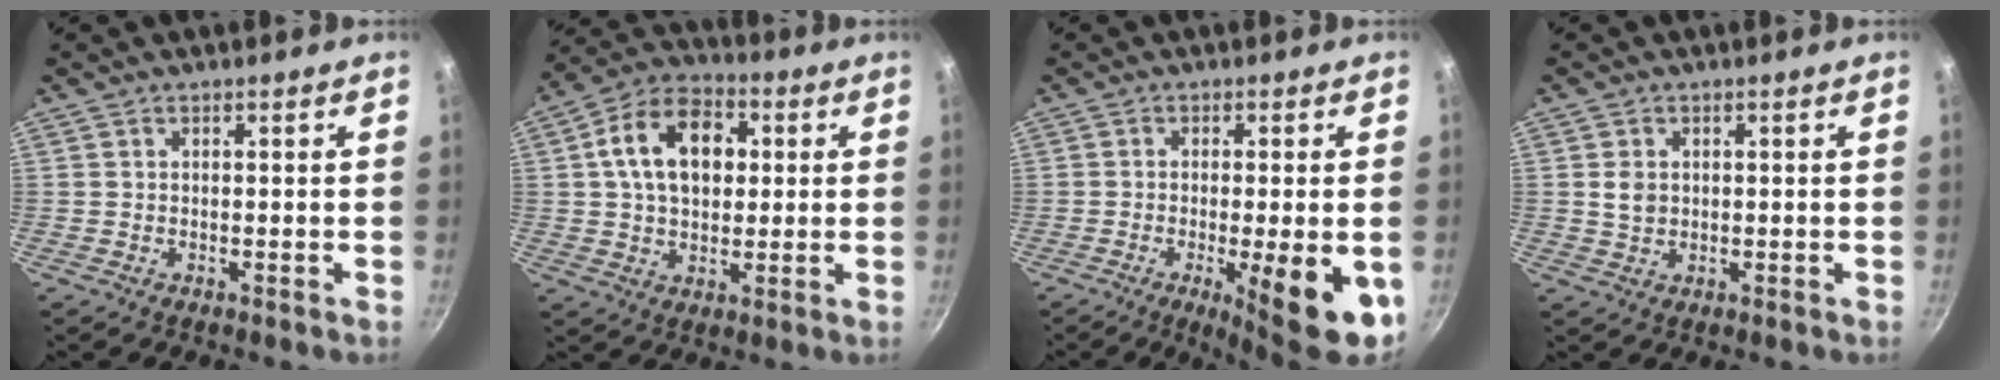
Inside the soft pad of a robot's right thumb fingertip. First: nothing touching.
{"total": 14.5, "force": [2.8, 10.0, 10.2], "torque": [-0.139, 0.019, 0.033]}
{"total": 11.8, "force": [-3.8, 2.4, 10.9], "torque": [-0.143, -0.003, -0.046]}
{"total": 3.0, "force": [0.5, 2.4, 1.8], "torque": [-0.025, 0.001, 0.012]}